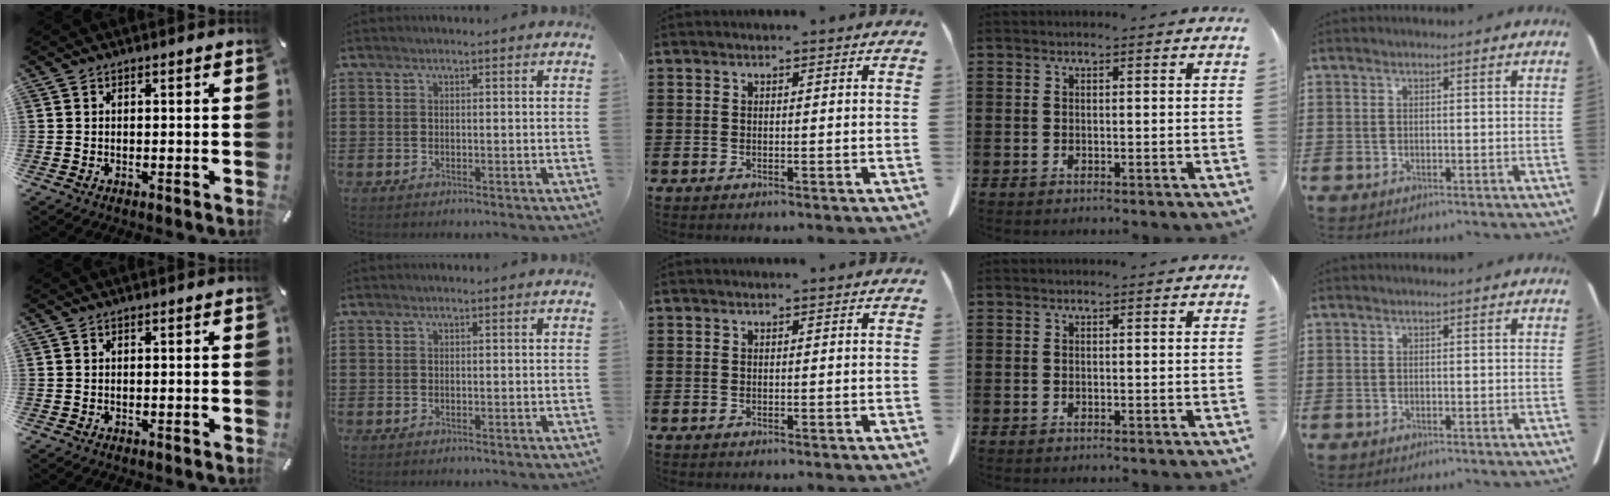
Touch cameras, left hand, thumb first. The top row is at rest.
{}